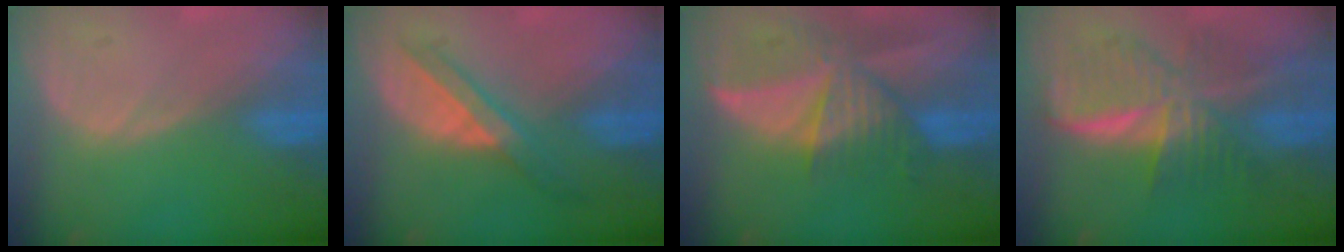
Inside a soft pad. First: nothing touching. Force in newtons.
{"total": 5.8, "press": 5.3, "slide": 2.3}
{"total": 9.8, "press": 8.6, "slide": 4.5}
{"total": 9.4, "press": 9.4, "slide": 0.5}